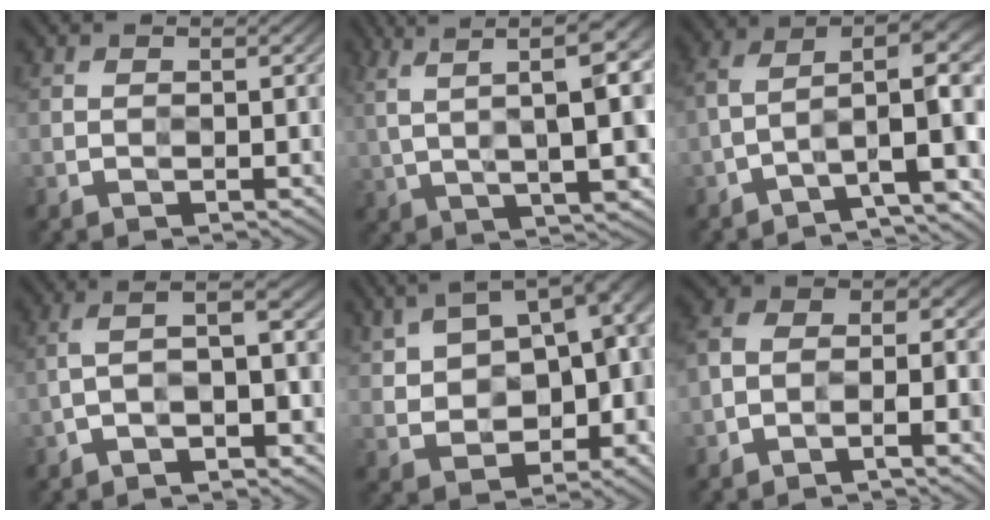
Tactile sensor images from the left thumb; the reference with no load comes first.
{"total": 13.2, "force": [5.2, 3.0, 11.8], "torque": [-0.213, 0.022, 0.104]}
{"total": 8.7, "force": [-2.8, 3.7, 7.3], "torque": [-0.125, 0.015, -0.055]}
{"total": 5.5, "force": [-2.6, 1.8, 4.5], "torque": [-0.081, 0.013, -0.053]}
{"total": 15.5, "force": [2.4, 9.7, 11.8], "torque": [-0.188, 0.012, 0.062]}
{"total": 6.8, "force": [-3.6, 3.4, 4.7], "torque": [-0.083, 0.003, -0.080]}